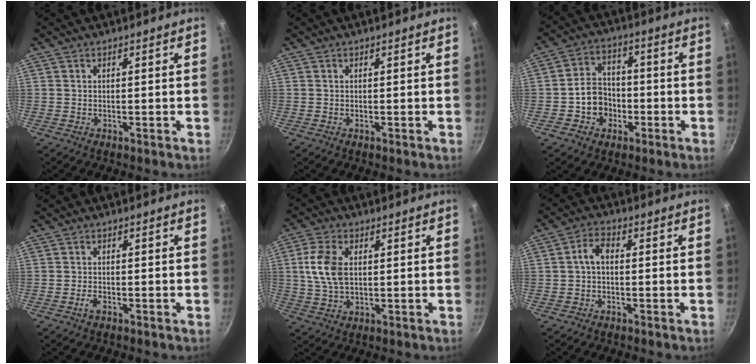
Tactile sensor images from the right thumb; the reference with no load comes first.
{"total": 0.0}
{"total": 8.2, "force": [-2.3, 7.0, 3.7], "torque": [-0.028, 0.030, -0.043]}
{"total": 1.6, "force": [-1.0, 0.7, 1.1], "torque": [-0.025, 0.008, -0.021]}
{"total": 8.3, "force": [1.3, 5.0, 6.5], "torque": [-0.125, 0.004, 0.024]}
{"total": 3.7, "force": [-0.3, 2.3, 2.9], "torque": [-0.052, 0.020, -0.010]}